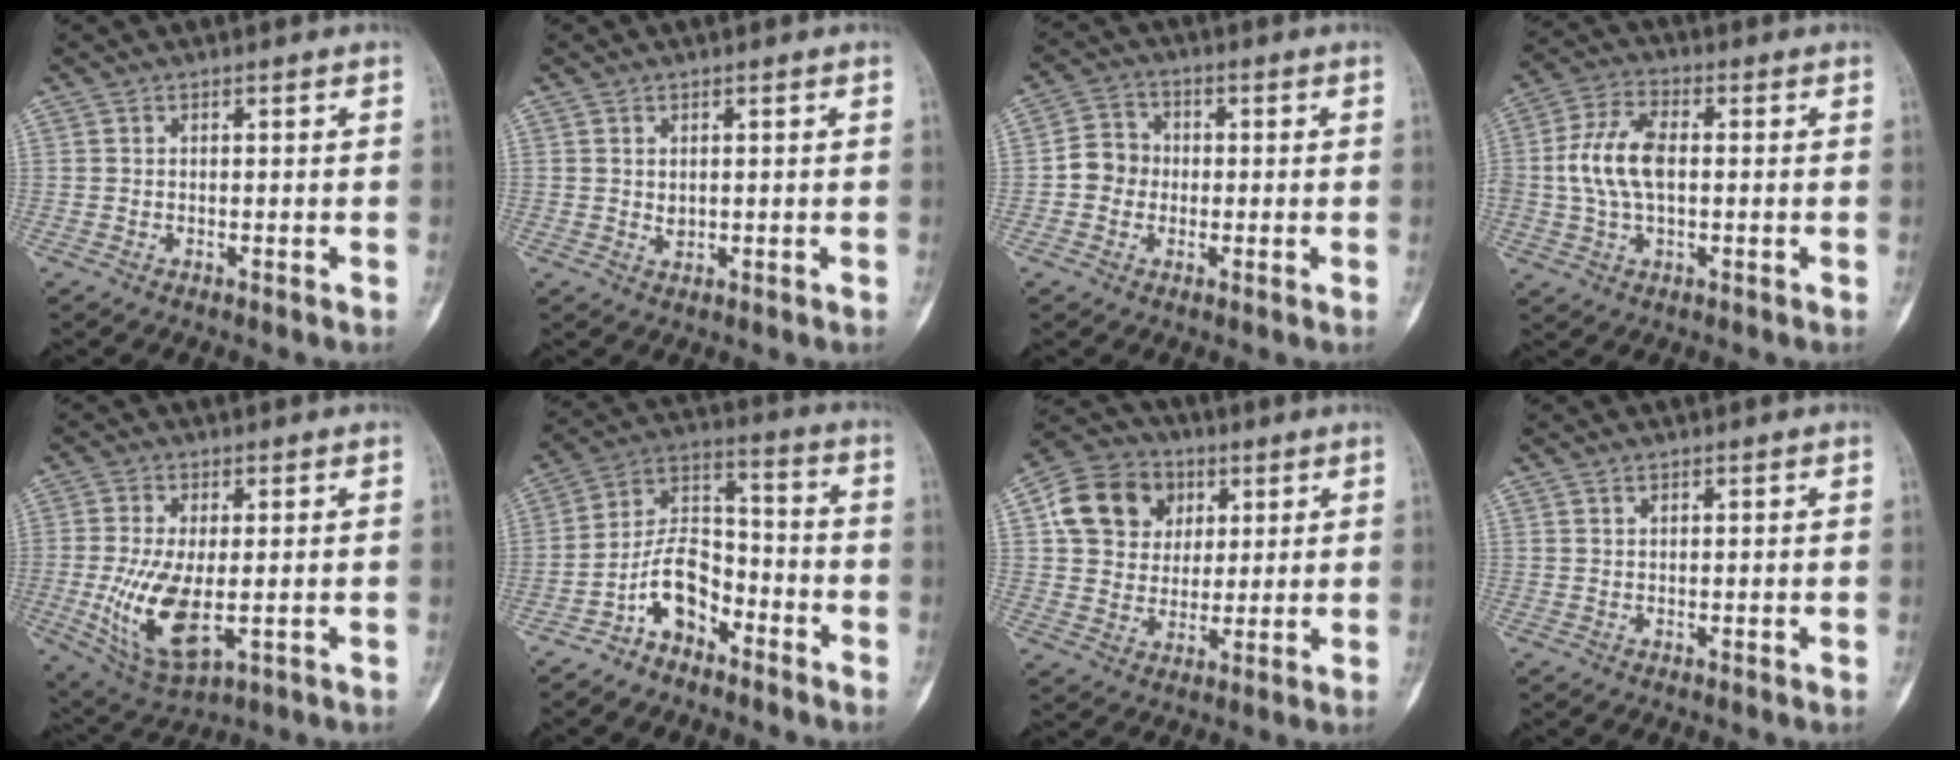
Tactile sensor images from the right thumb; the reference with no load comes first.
{"total": 1.5, "force": [0.3, 1.1, 0.9], "torque": [-0.007, -0.002, 0.008]}
{"total": 5.5, "force": [-0.7, 5.0, 2.1], "torque": [-0.016, 0.017, -0.023]}
{"total": 10.5, "force": [0.2, 5.9, 8.6], "torque": [-0.173, 0.018, 0.000]}
{"total": 12.3, "force": [-1.8, 5.6, 10.8], "torque": [-0.209, -0.019, -0.017]}
{"total": 10.6, "force": [-6.0, 6.3, 6.1], "torque": [-0.100, 0.074, -0.119]}
{"total": 13.7, "force": [4.4, 11.6, 5.8], "torque": [-0.079, 0.000, 0.074]}
{"total": 0.7, "force": [0.6, 0.3, 0.3], "torque": [-0.005, -0.003, 0.010]}